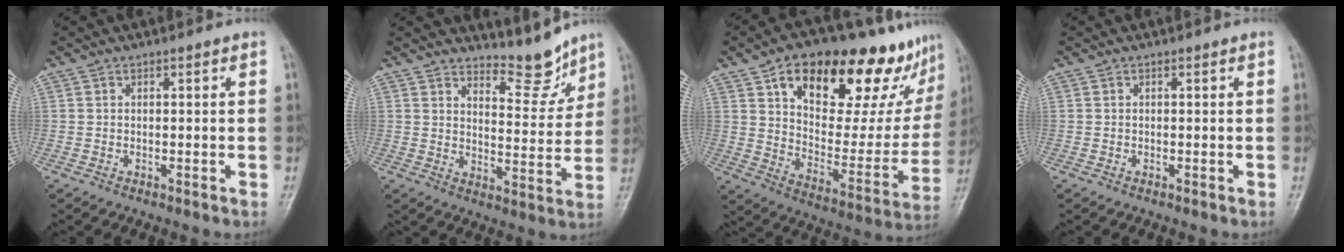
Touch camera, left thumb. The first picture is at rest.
{"total": 7.8, "force": [7.1, 2.0, 2.5], "torque": [-0.007, -0.069, 0.114]}
{"total": 29.5, "force": [17.0, 13.2, 20.2], "torque": [-0.243, -0.030, 0.260]}
{"total": 0.0}